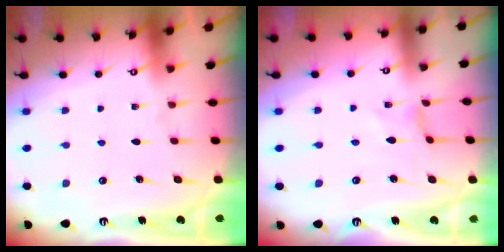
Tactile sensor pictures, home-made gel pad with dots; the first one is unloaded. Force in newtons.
{"total": 0.0}